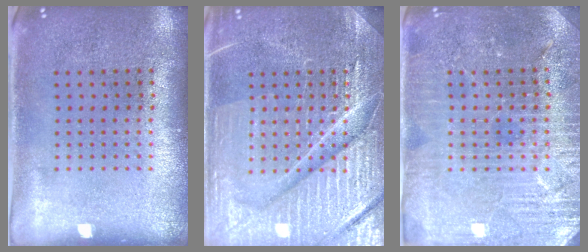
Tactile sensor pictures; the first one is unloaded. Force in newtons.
{"total": 7.4, "press": 7.3, "slide": 1.0}
{"total": 4.1, "press": 3.9, "slide": 1.2}